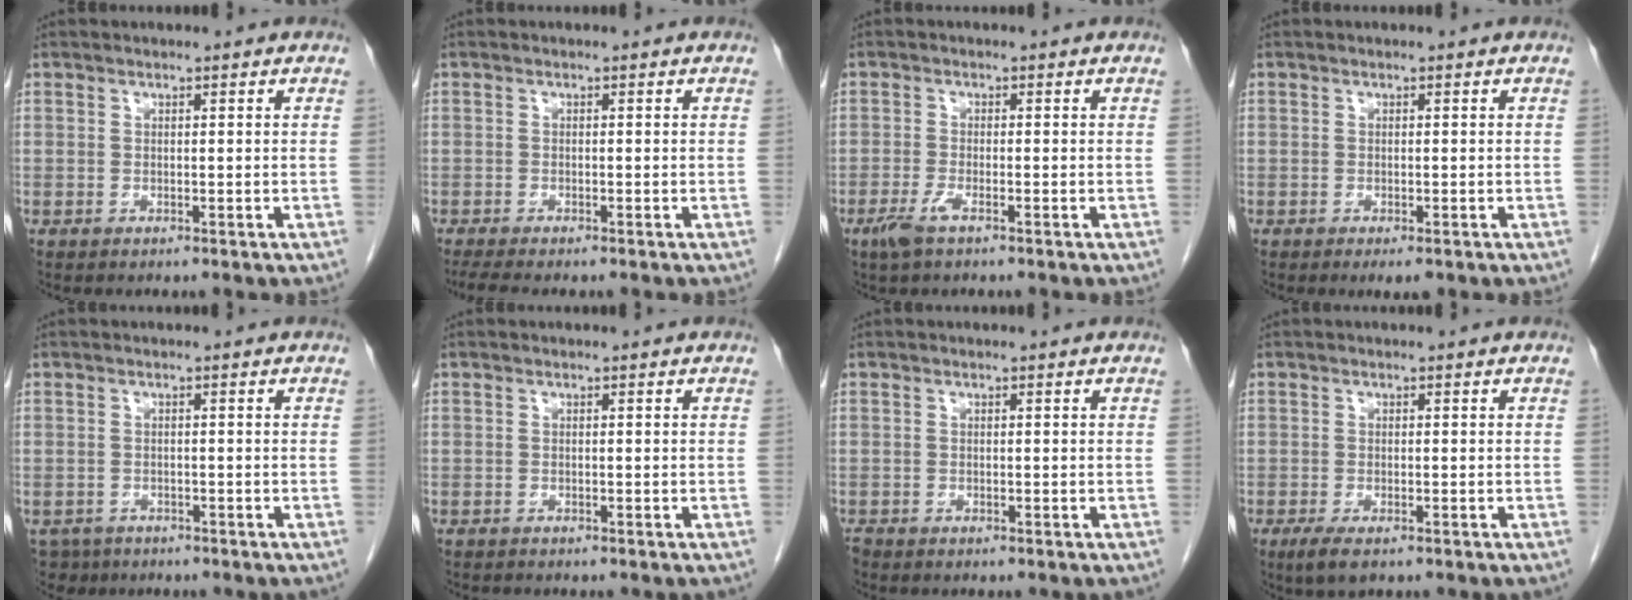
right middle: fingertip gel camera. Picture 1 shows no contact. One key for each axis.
{"total": 4.2, "fx": -3.5, "fy": 0.5, "fz": 2.2, "tx": -0.035, "ty": -0.010, "tz": -0.054}
{"total": 2.8, "fx": -1.7, "fy": 0.4, "fz": 2.1, "tx": -0.051, "ty": -0.006, "tz": -0.037}
{"total": 1.8, "fx": -1.1, "fy": 0.5, "fz": 1.3, "tx": -0.017, "ty": -0.004, "tz": -0.011}
{"total": 3.5, "fx": -2.6, "fy": 2.4, "fz": -0.1, "tx": 0.004, "ty": 0.002, "tz": -0.043}
{"total": 0.6, "fx": -0.6, "fy": 0.1, "fz": 0.1, "tx": -0.009, "ty": -0.001, "tz": -0.012}
{"total": 0.7, "fx": -0.7, "fy": 0.3, "fz": 0.1, "tx": -0.009, "ty": -0.001, "tz": -0.014}
{"total": 3.0, "fx": -1.8, "fy": 0.9, "fz": 2.1, "tx": -0.045, "ty": -0.006, "tz": -0.031}